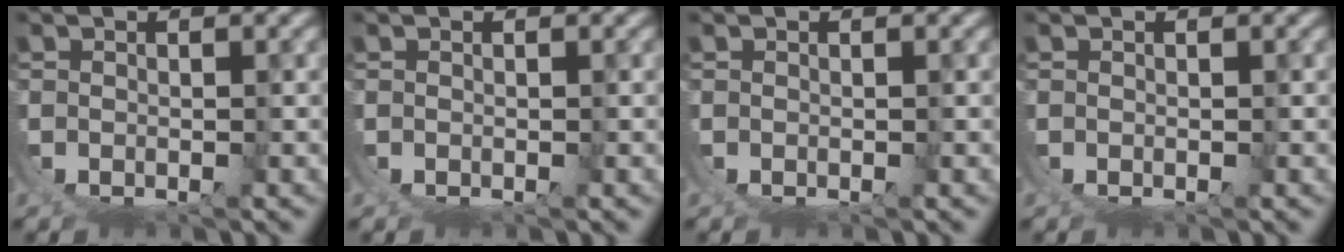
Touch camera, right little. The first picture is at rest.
{"total": 0.0}
{"total": 0.0}
{"total": 0.0}